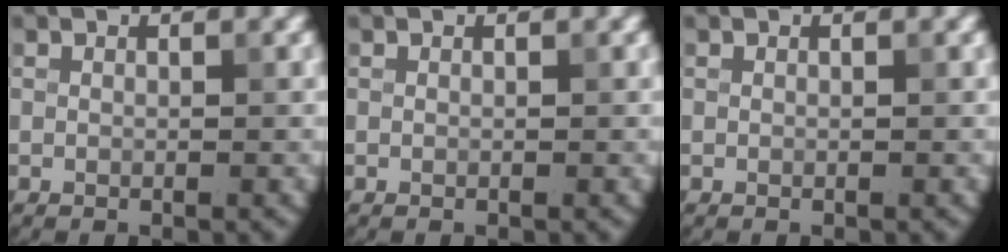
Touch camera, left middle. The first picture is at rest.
{"total": 0.0}
{"total": 0.0}